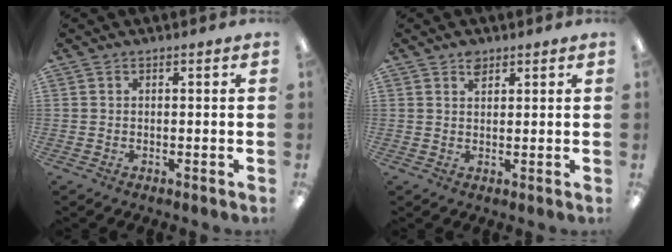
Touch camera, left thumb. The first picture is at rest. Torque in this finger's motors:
{"motor_torque": [0.12, 0.01, 0.13, -0.19, 0.00]}